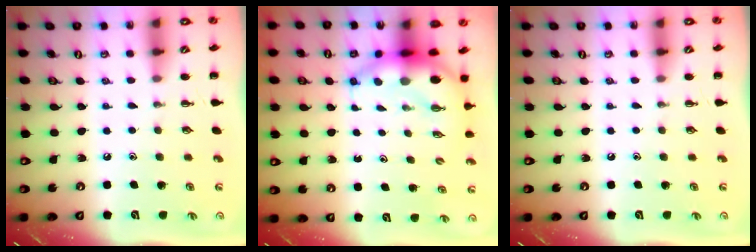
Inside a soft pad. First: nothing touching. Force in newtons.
{"total": 7.0, "press": 6.9, "slide": 1.6}
{"total": 0.0}